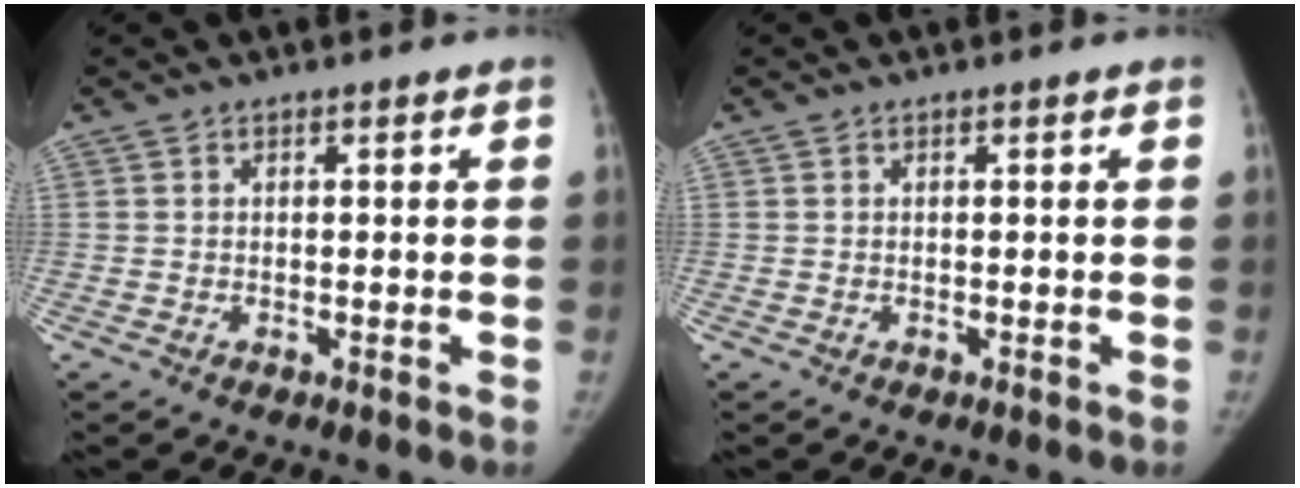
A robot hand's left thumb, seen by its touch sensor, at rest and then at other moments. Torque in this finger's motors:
{"motor_torque": [0.00, 0.00, 0.17, -0.15, 0.00]}